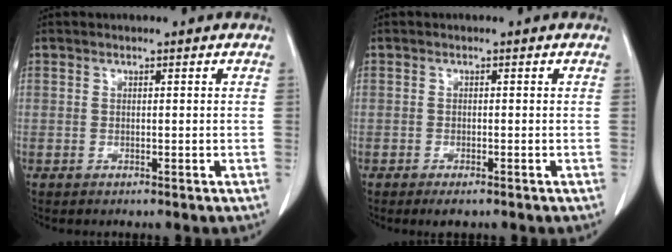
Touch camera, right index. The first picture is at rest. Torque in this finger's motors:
{"motor_torque": [0.22, -0.18, -0.01, 0.03]}